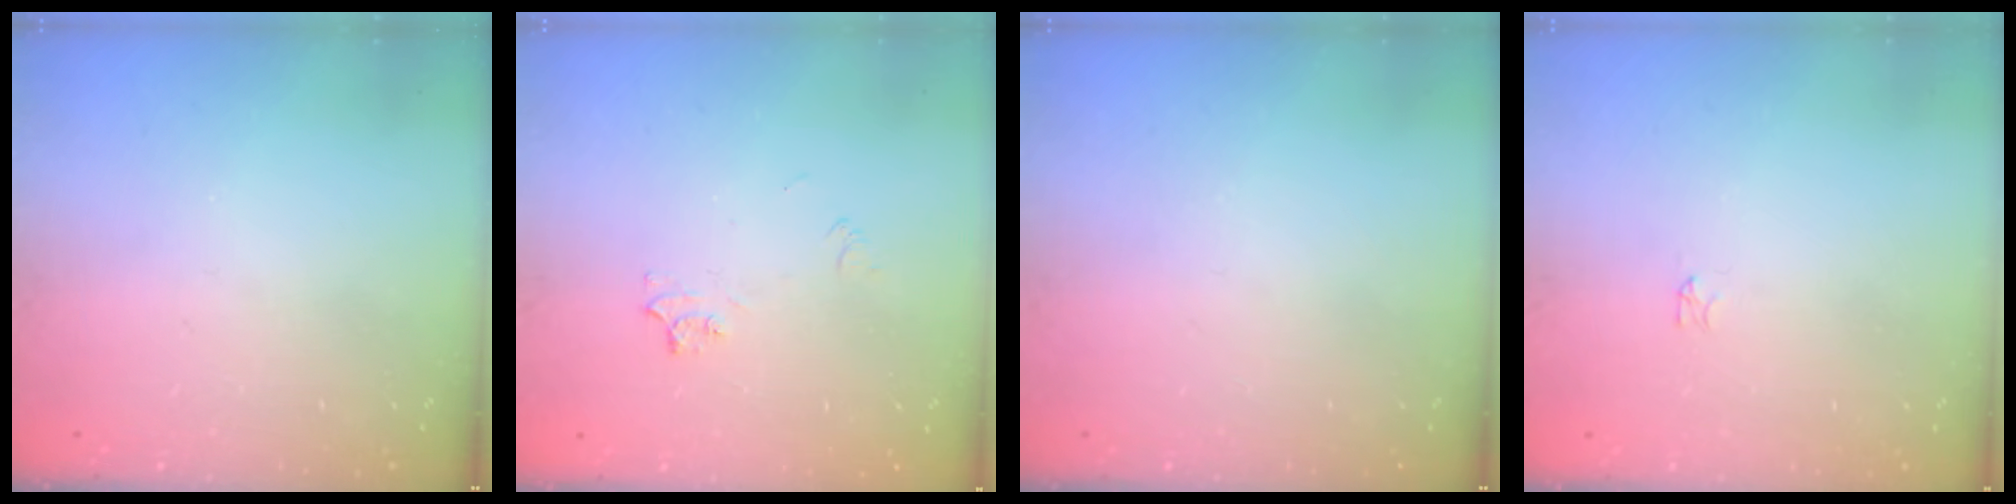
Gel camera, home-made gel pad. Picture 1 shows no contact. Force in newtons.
{"total": 4.3, "press": 4.2, "slide": 0.5}
{"total": 0.0}
{"total": 0.0}